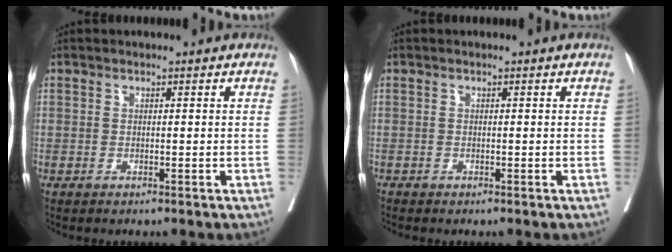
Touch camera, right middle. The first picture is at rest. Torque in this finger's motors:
{"motor_torque": [-0.05, -0.01, 0.05, 0.01]}